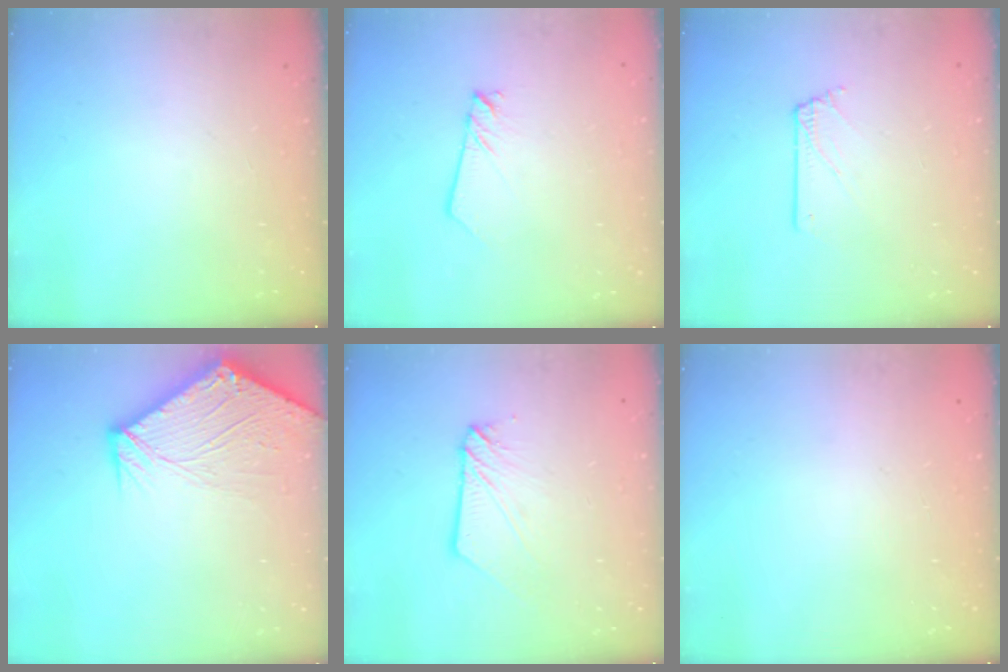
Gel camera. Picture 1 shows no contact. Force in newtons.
{"total": 2.5, "press": 2.5, "slide": 0.1}
{"total": 1.5, "press": 1.5, "slide": 0.1}
{"total": 9.6, "press": 9.5, "slide": 1.2}
{"total": 3.6, "press": 3.6, "slide": 0.3}
{"total": 0.0}